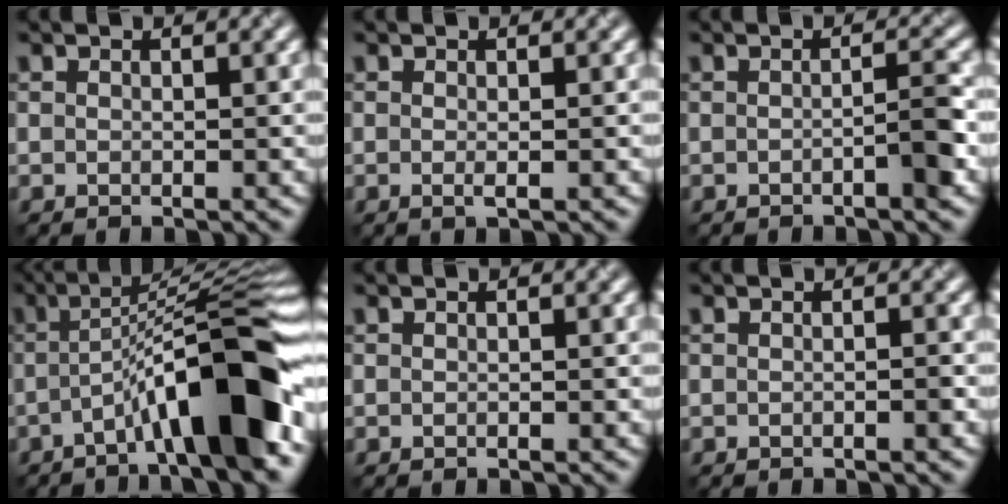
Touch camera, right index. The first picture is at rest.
{"total": 0.7, "force": [-0.5, -0.1, 0.5], "torque": [-0.014, 0.002, -0.005]}
{"total": 2.5, "force": [-1.0, 0.4, 2.2], "torque": [-0.022, 0.007, -0.014]}
{"total": 10.8, "force": [-4.4, 1.4, 9.7], "torque": [-0.133, 0.034, -0.067]}
{"total": 0.6, "force": [-0.2, 0.3, 0.5], "torque": [0.002, -0.001, -0.009]}
{"total": 1.4, "force": [-0.5, 0.7, 1.2], "torque": [0.004, 0.004, -0.016]}